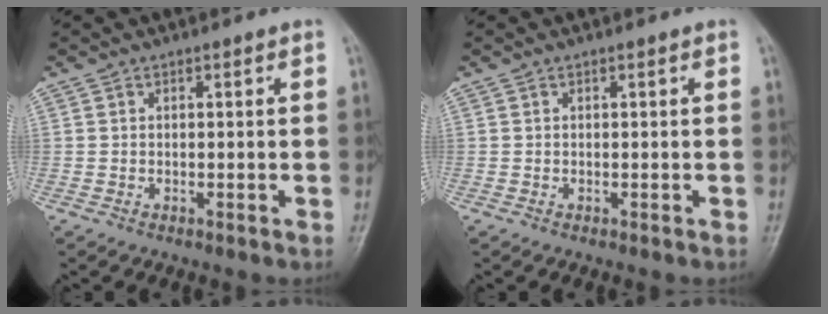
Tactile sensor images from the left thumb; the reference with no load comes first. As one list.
[{"total": 0.0}]